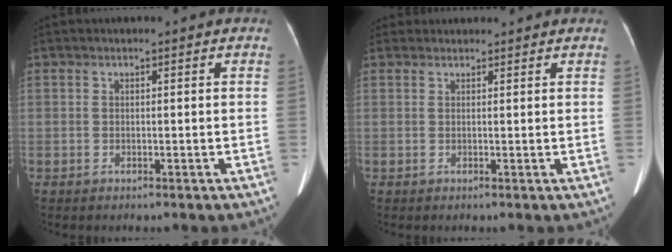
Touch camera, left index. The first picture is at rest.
{"total": 2.6, "force": [2.5, 0.6, 0.0], "torque": [-0.005, 0.022, 0.039]}